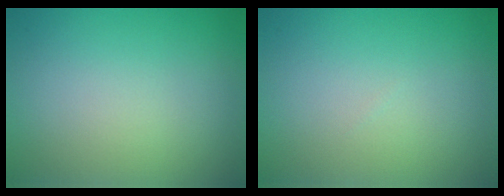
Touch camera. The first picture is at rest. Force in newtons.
{"total": 0.0}